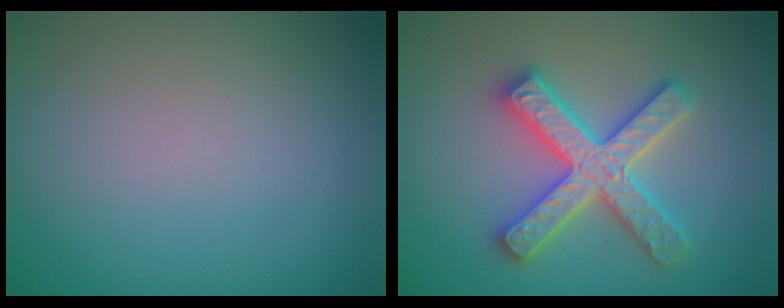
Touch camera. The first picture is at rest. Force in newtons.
{"total": 5.0, "press": 5.0, "slide": 0.8}